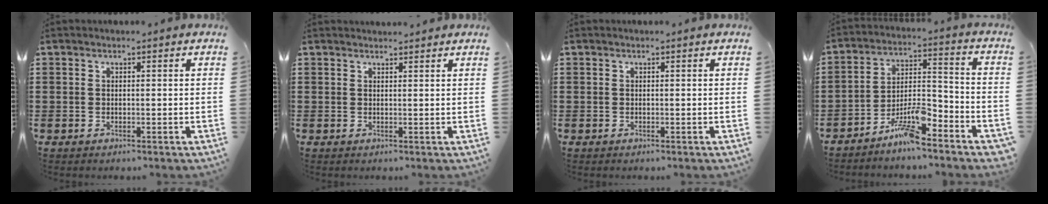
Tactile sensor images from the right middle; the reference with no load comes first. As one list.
[{"total": 1.1, "force": [1.1, 0.1, 0.0], "torque": [-0.003, -0.001, 0.021]}, {"total": 0.0}, {"total": 8.2, "force": [-6.4, 1.6, 4.9], "torque": [-0.105, 0.002, -0.125]}]